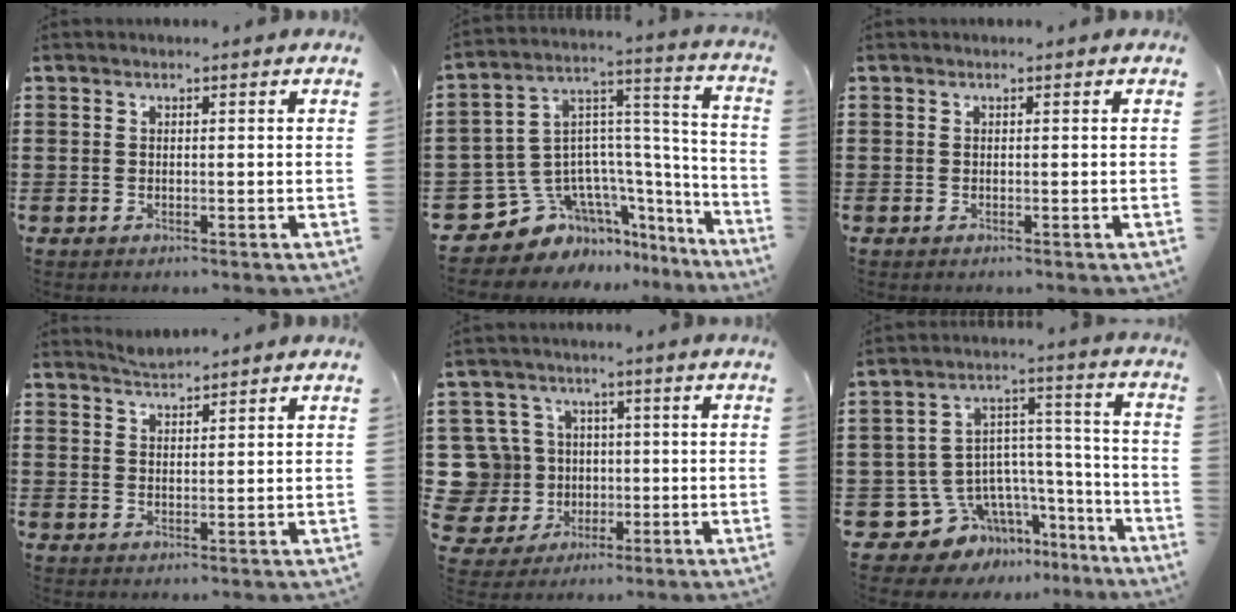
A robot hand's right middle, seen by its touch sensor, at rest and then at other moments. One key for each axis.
{"total": 8.7, "fx": -5.5, "fy": 6.6, "fz": 1.3, "tx": -0.063, "ty": -0.017, "tz": -0.099}
{"total": 0.0}
{"total": 2.2, "fx": 2.2, "fy": 0.0, "fz": 0.0, "tx": -0.006, "ty": 0.001, "tz": 0.042}
{"total": 10.9, "fx": 0.5, "fy": 10.3, "fz": 3.6, "tx": -0.138, "ty": 0.010, "tz": 0.014}
{"total": 8.4, "fx": -5.4, "fy": 6.3, "fz": 1.6, "tx": -0.059, "ty": -0.010, "tz": -0.092}